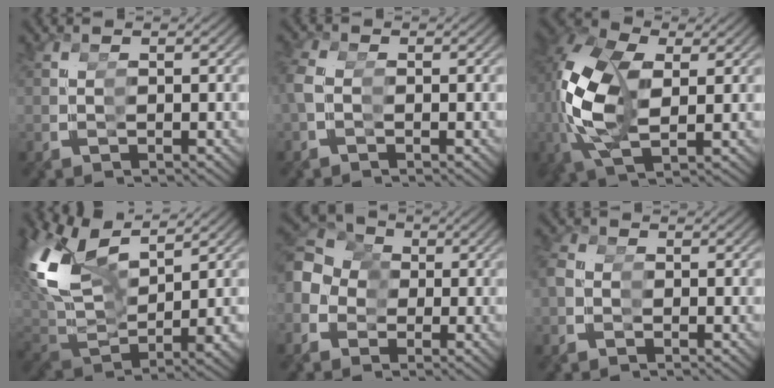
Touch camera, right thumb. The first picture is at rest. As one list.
[{"total": 1.9, "force": [-0.6, 1.7, 0.8], "torque": [-0.041, -0.011, -0.009]}, {"total": 11.7, "force": [-0.4, 7.8, 8.7], "torque": [-0.206, -0.042, 0.011]}, {"total": 9.2, "force": [2.0, 5.6, 7.0], "torque": [-0.162, -0.027, 0.052]}, {"total": 10.0, "force": [1.9, 8.4, 5.1], "torque": [-0.079, 0.001, 0.017]}, {"total": 2.4, "force": [-0.7, 2.3, 0.3], "torque": [-0.019, -0.020, -0.012]}]